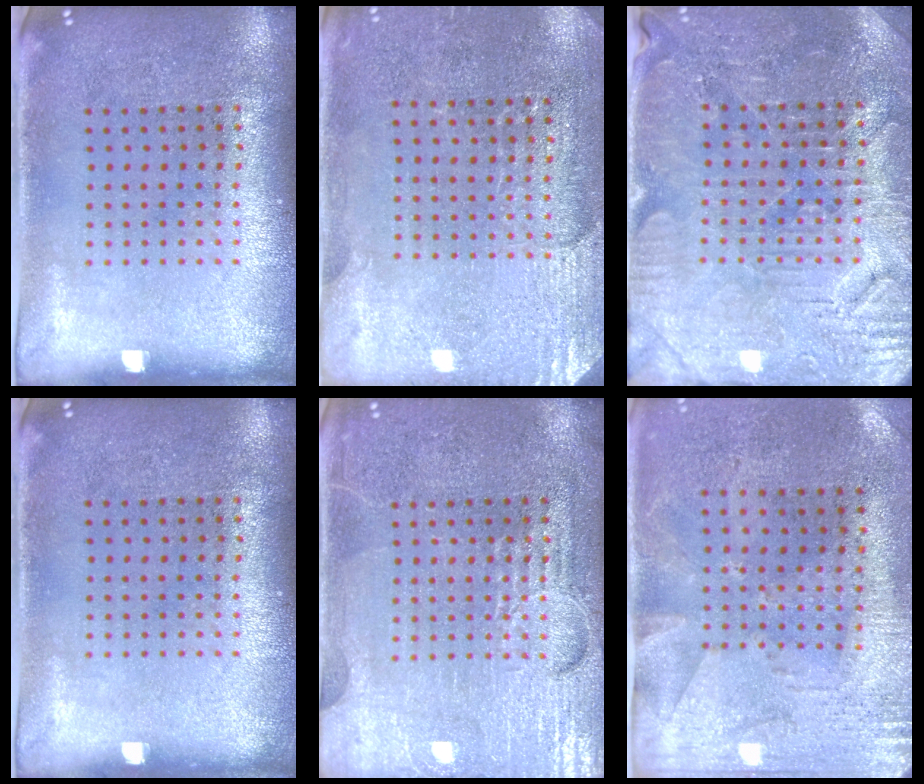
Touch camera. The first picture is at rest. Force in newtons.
{"total": 2.8, "press": 2.7, "slide": 0.8}
{"total": 3.7, "press": 3.6, "slide": 0.6}
{"total": 0.0}
{"total": 6.0, "press": 6.0, "slide": 0.7}
{"total": 2.8, "press": 2.2, "slide": 1.6}